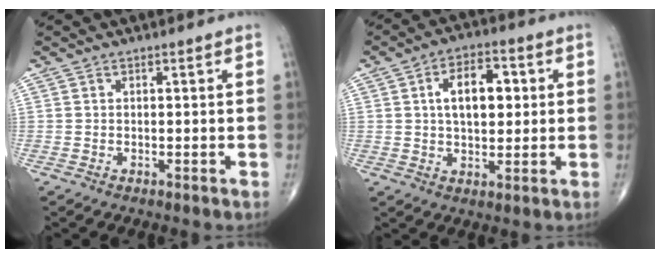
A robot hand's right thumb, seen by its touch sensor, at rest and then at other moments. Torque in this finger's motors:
{"motor_torque": [0.05, 2.41, 0.85, 0.01, 0.07]}